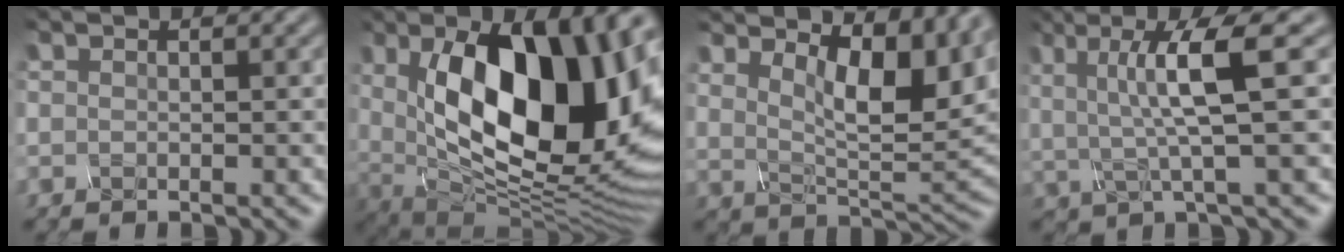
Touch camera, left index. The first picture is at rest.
{"total": 15.5, "force": [2.4, 7.9, 13.1], "torque": [-0.189, -0.010, 0.037]}
{"total": 8.3, "force": [3.8, 3.1, 6.7], "torque": [-0.107, -0.001, 0.063]}
{"total": 5.8, "force": [0.9, 0.7, 5.7], "torque": [-0.108, 0.003, 0.019]}